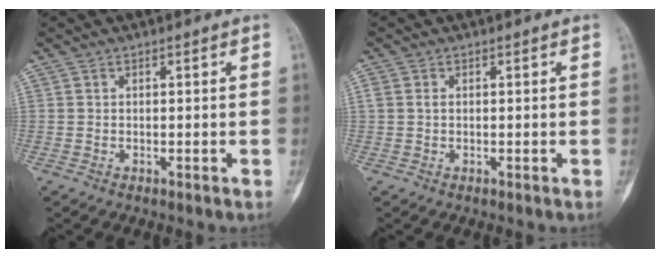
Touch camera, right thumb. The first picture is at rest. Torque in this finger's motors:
{"motor_torque": [-0.18, 0.15, 0.38, -0.04, -0.02]}